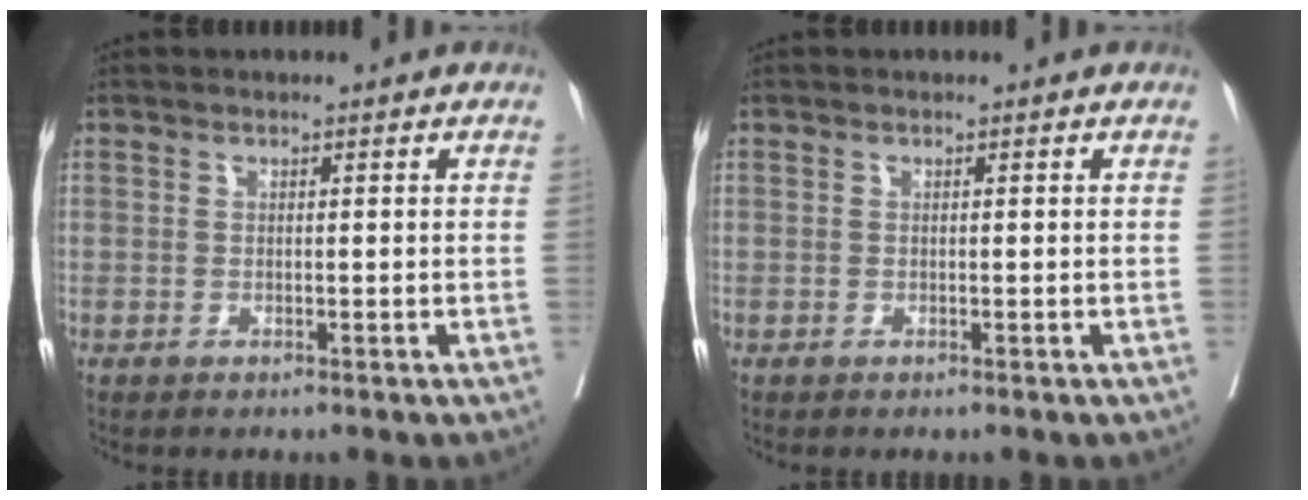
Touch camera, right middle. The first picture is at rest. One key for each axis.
{"total": 0.0}